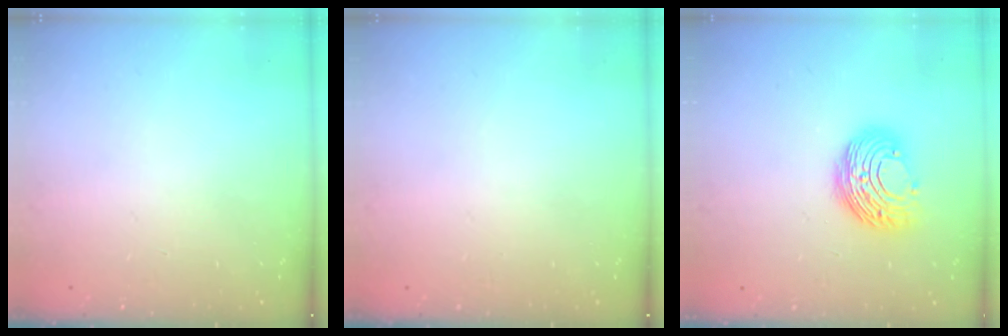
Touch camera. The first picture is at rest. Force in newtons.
{"total": 0.0}
{"total": 11.0, "press": 11.0, "slide": 0.4}